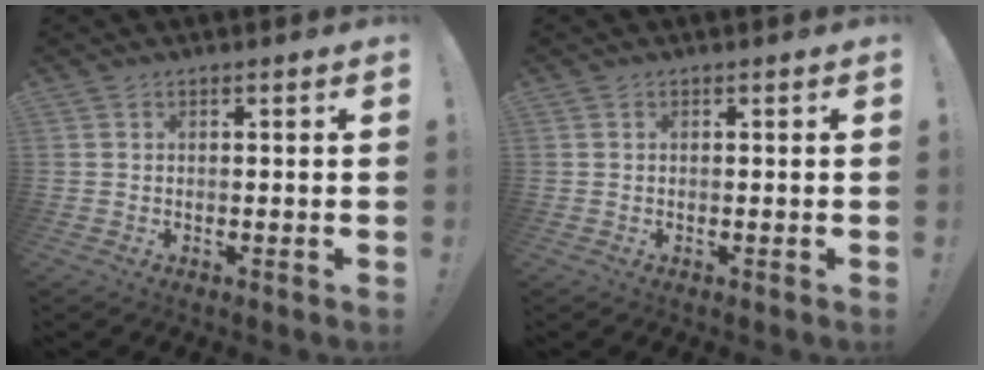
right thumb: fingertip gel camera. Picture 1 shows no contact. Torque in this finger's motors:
{"motor_torque": [-0.02, -0.10, -0.07, -0.15, 0.01]}